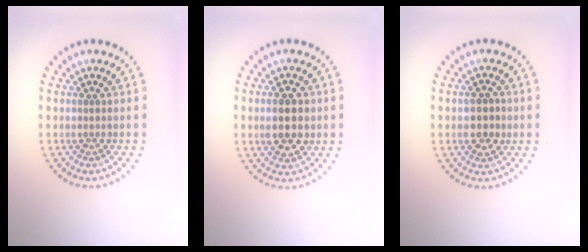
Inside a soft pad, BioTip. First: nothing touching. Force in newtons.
{"total": 3.9, "press": 3.9, "slide": 0.2}
{"total": 2.6, "press": 2.6, "slide": 0.1}